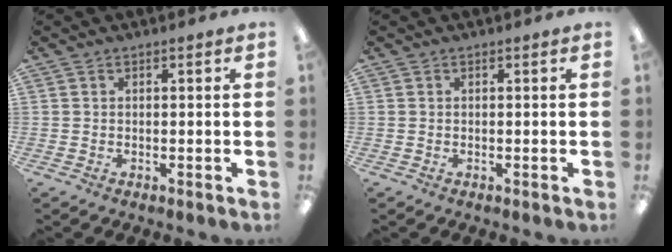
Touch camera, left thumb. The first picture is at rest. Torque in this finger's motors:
{"motor_torque": [-0.22, 0.15, 0.01, -0.01, 0.00]}